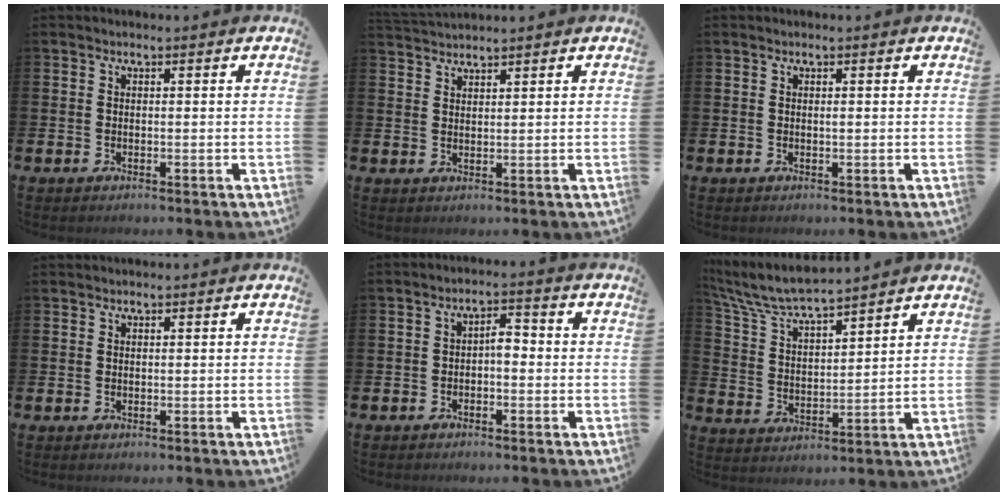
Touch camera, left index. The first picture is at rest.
{"total": 2.1, "force": [2.1, 0.1, -0.2], "torque": [0.007, -0.010, 0.038]}
{"total": 0.0}
{"total": 0.7, "force": [0.7, 0.1, 0.0], "torque": [0.008, -0.002, 0.011]}
{"total": 2.3, "force": [-0.9, 1.1, 1.8], "torque": [-0.029, 0.006, -0.023]}
{"total": 7.1, "force": [6.7, 0.6, 2.2], "torque": [-0.068, -0.043, 0.117]}